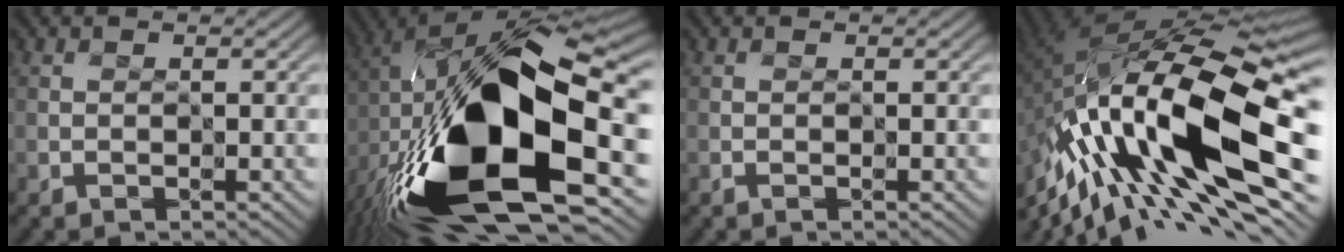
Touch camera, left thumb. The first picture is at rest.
{"total": 20.9, "force": [-6.4, 10.4, 17.0], "torque": [-0.358, -0.028, -0.102]}
{"total": 0.0}
{"total": 19.7, "force": [-5.4, 8.3, 17.0], "torque": [-0.324, 0.010, -0.118]}